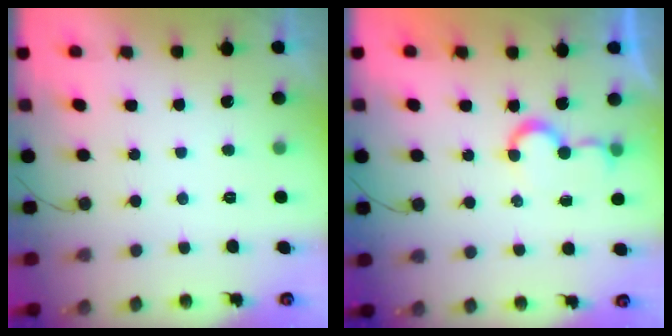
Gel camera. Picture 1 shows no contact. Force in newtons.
{"total": 5.8, "press": 5.8, "slide": 0.5}